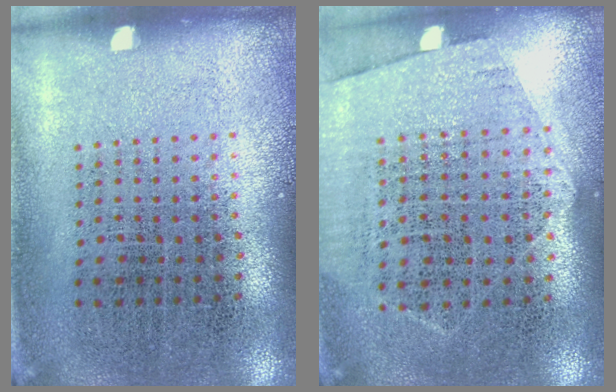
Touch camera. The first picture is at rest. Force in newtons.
{"total": 1.3, "press": 1.1, "slide": 0.7}